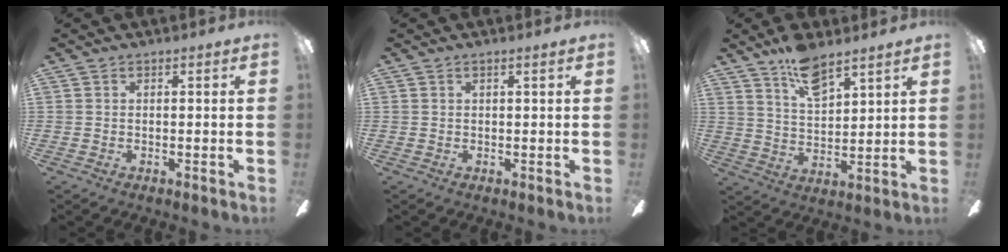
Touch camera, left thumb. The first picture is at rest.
{"total": 0.8, "force": [0.5, 0.0, 0.7], "torque": [-0.014, -0.001, 0.008]}
{"total": 9.8, "force": [7.6, 3.5, 5.2], "torque": [-0.093, -0.038, 0.134]}